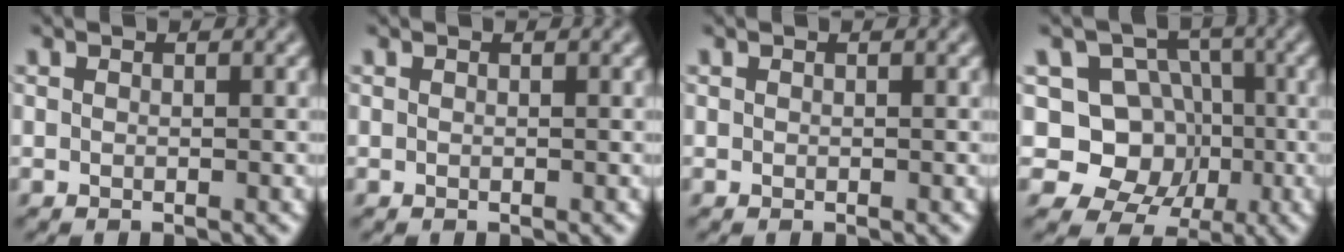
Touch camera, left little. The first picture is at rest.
{"total": 0.0}
{"total": 0.0}
{"total": 8.3, "force": [-1.0, 7.3, 3.8], "torque": [-0.043, 0.006, -0.049]}